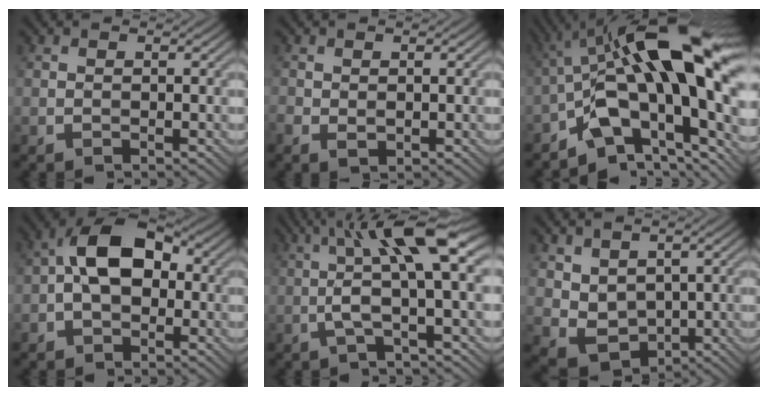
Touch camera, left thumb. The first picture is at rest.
{"total": 1.8, "force": [-0.4, 1.0, 1.5], "torque": [-0.038, -0.008, -0.004]}
{"total": 17.4, "force": [-1.9, 8.0, 15.4], "torque": [-0.228, 0.023, -0.045]}
{"total": 8.6, "force": [-0.4, 5.4, 6.7], "torque": [-0.122, 0.017, -0.020]}
{"total": 9.9, "force": [1.7, 1.7, 9.6], "torque": [-0.168, 0.023, 0.022]}
{"total": 4.9, "force": [1.4, 3.9, 2.8], "torque": [-0.079, -0.017, 0.033]}